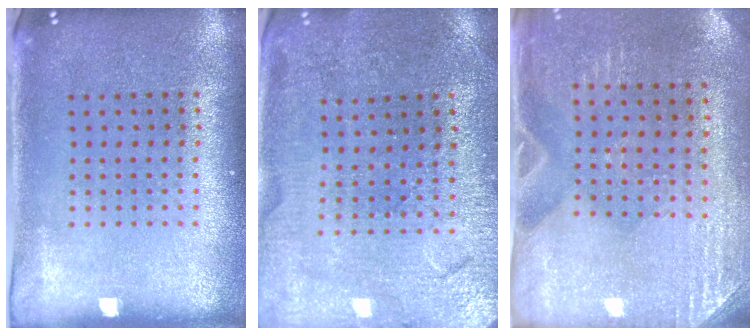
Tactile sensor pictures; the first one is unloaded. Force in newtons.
{"total": 1.3, "press": 1.3, "slide": 0.1}
{"total": 2.8, "press": 2.6, "slide": 1.2}